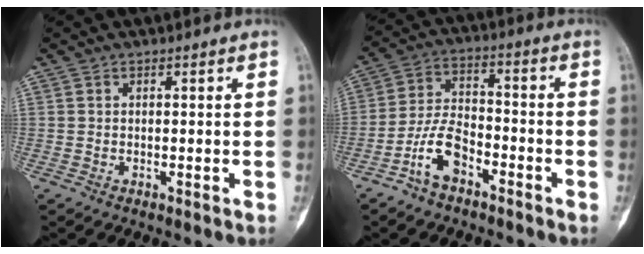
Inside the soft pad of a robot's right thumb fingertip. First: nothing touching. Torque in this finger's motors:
{"motor_torque": [0.20, 0.43, -0.06, 0.06, -0.02]}